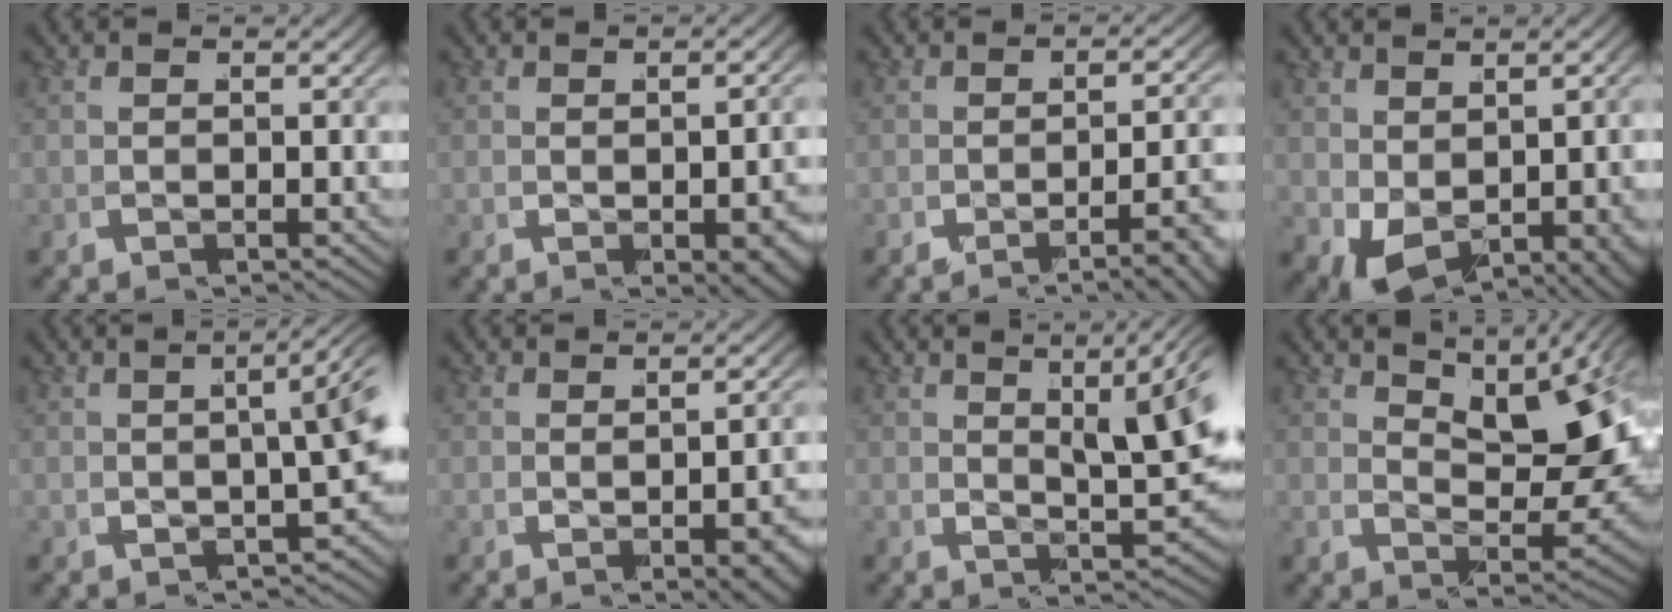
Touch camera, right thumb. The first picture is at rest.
{"total": 2.9, "force": [-0.7, 0.5, 2.7], "torque": [-0.019, 0.002, -0.005]}
{"total": 4.4, "force": [-2.6, 0.4, 3.5], "torque": [-0.036, 0.013, -0.046]}
{"total": 5.1, "force": [-1.0, 3.2, 3.8], "torque": [-0.063, -0.033, 0.011]}
{"total": 5.2, "force": [1.2, 2.0, 4.7], "torque": [-0.032, 0.033, 0.010]}
{"total": 3.2, "force": [-0.6, 0.7, 3.0], "torque": [-0.018, 0.010, -0.009]}
{"total": 6.9, "force": [2.6, 2.4, 5.9], "torque": [-0.057, 0.011, 0.038]}
{"total": 8.6, "force": [3.0, 4.2, 6.9], "torque": [-0.067, -0.006, 0.057]}